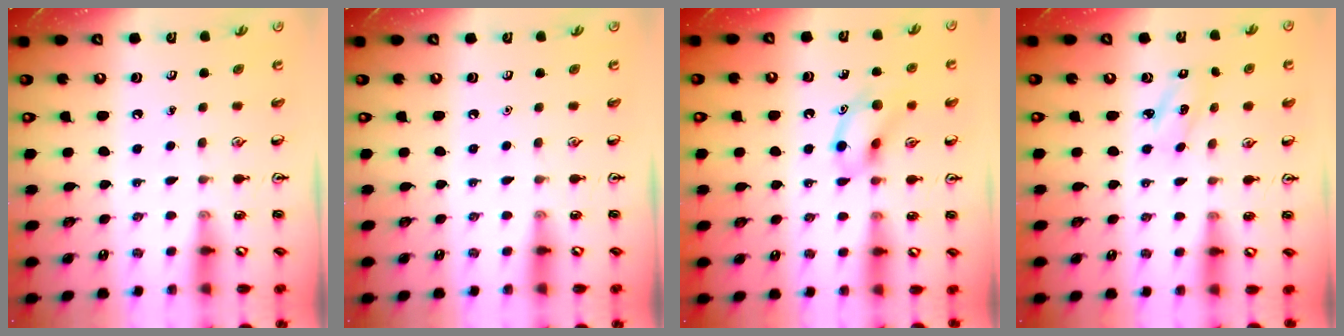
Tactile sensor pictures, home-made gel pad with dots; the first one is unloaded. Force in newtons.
{"total": 0.0}
{"total": 11.8, "press": 11.8, "slide": 1.3}
{"total": 2.6, "press": 2.5, "slide": 0.6}